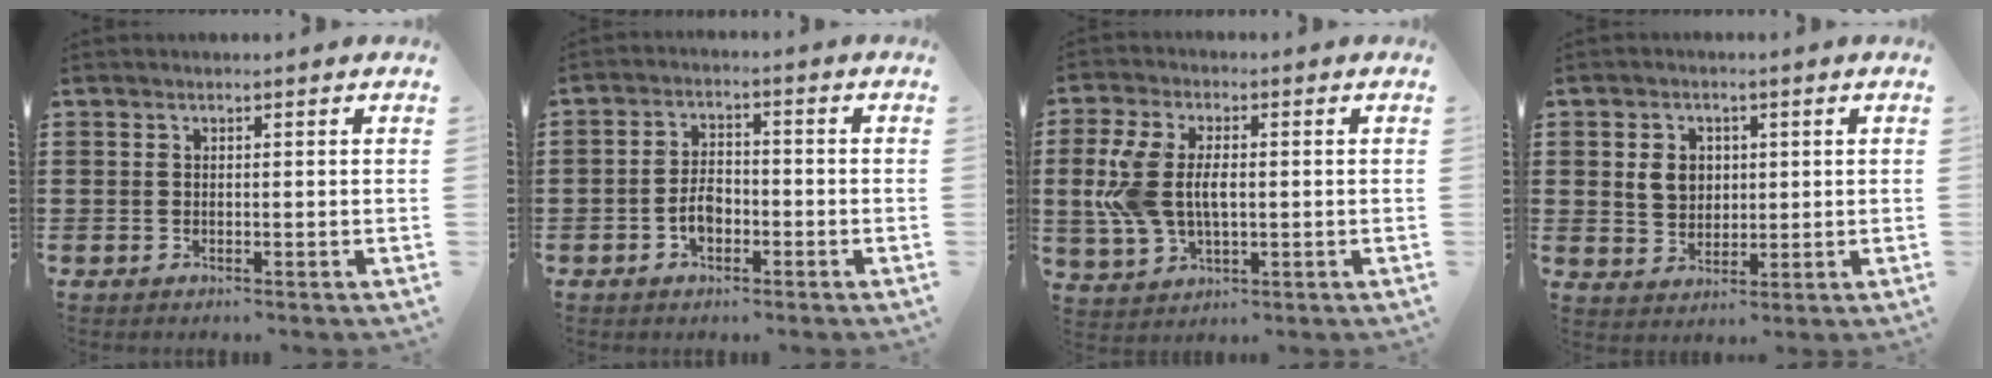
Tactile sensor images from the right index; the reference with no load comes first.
{"total": 4.1, "force": [-1.7, 2.3, 2.9], "torque": [-0.068, 0.001, -0.036]}
{"total": 8.9, "force": [0.3, 5.1, 7.3], "torque": [-0.180, 0.004, -0.002]}
{"total": 4.6, "force": [0.9, 3.7, 2.4], "torque": [-0.061, 0.012, 0.015]}